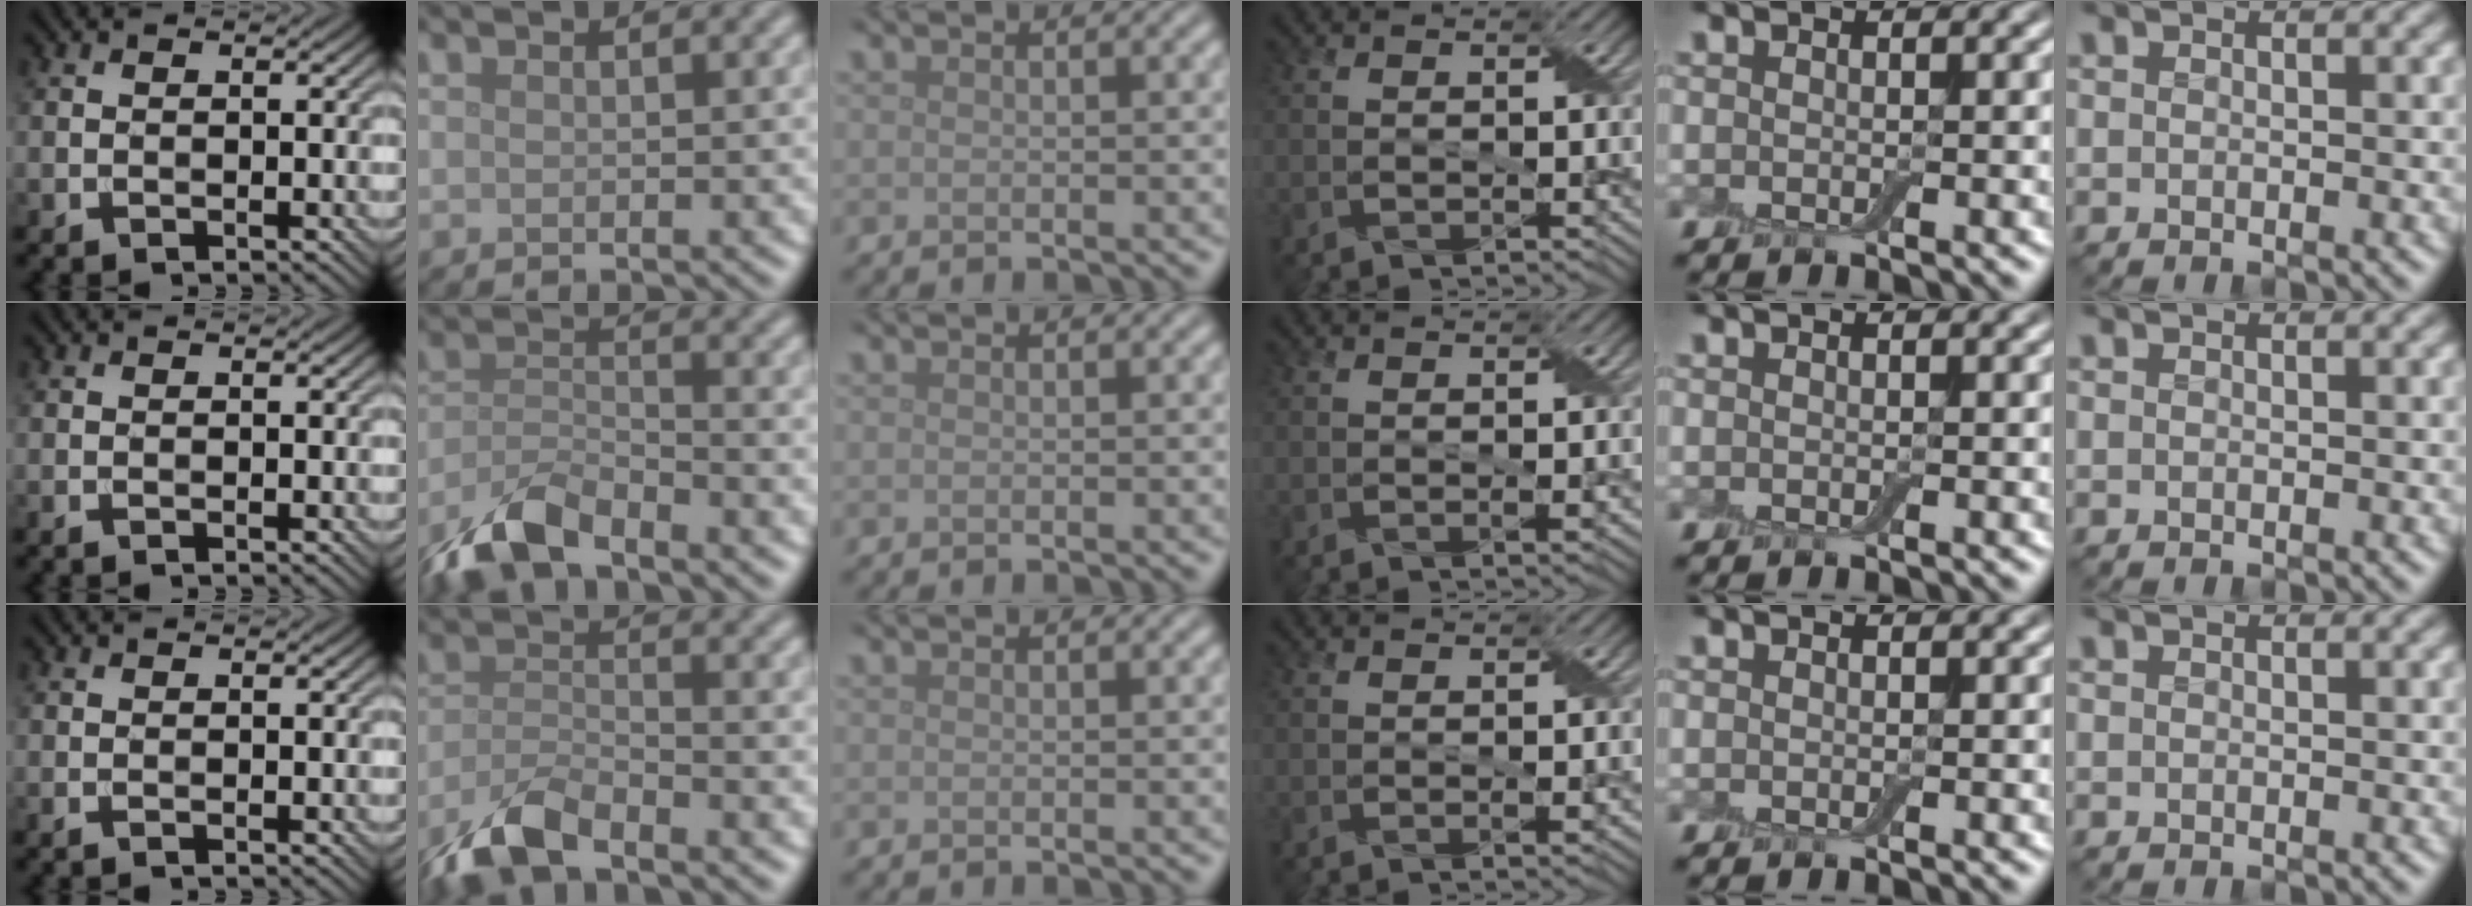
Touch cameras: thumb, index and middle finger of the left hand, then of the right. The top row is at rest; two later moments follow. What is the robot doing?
{"motion": "peel", "object": "small bumper sticker"}